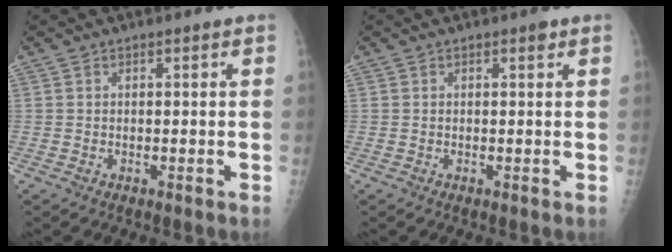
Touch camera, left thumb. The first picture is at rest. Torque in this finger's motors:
{"motor_torque": [0.30, -0.22, 0.21, 0.14, 0.08]}